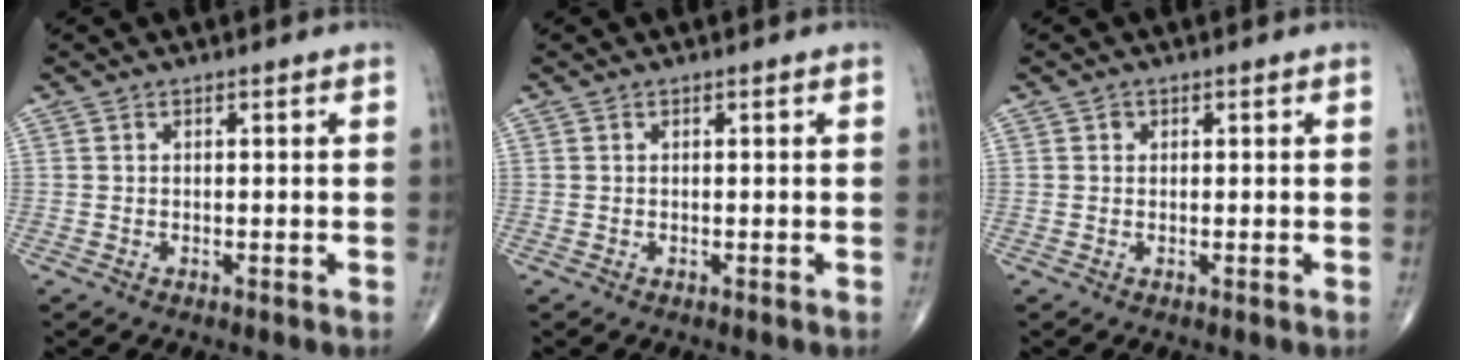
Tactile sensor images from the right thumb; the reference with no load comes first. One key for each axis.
{"total": 0.0}
{"total": 0.7, "fx": 0.2, "fy": 0.7, "fz": 0.2, "tx": 0.003, "ty": 0.001, "tz": 0.002}